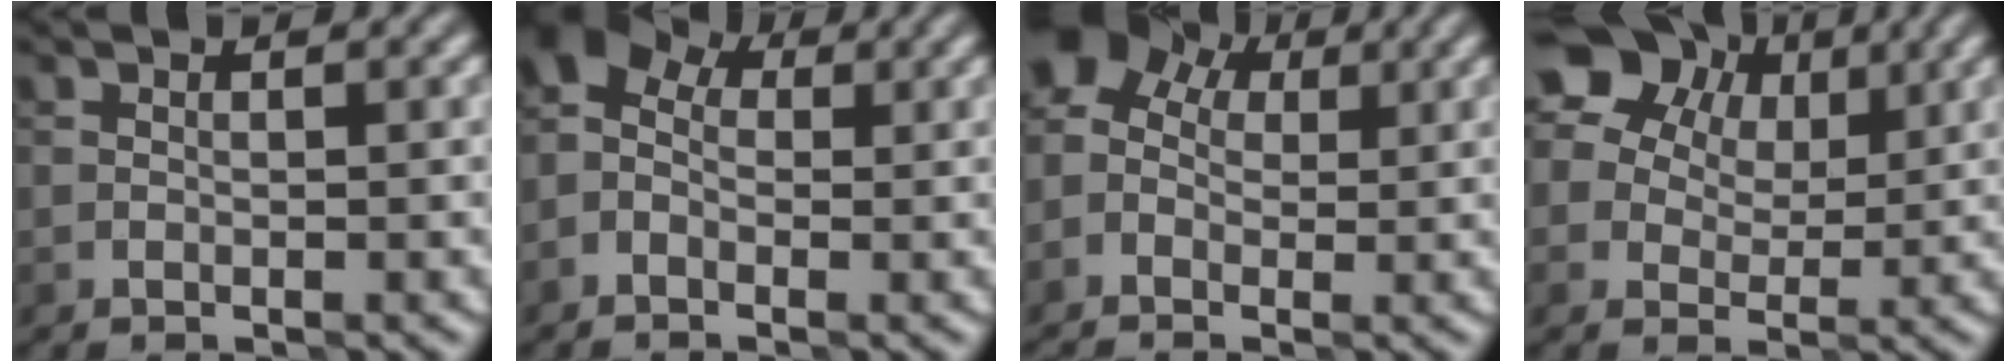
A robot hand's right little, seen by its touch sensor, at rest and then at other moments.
{"total": 4.6, "force": [0.2, 3.4, 3.0], "torque": [-0.055, 0.027, -0.010]}
{"total": 7.1, "force": [0.8, 5.4, 4.5], "torque": [-0.095, 0.033, -0.002]}
{"total": 9.9, "force": [4.9, 6.7, 5.4], "torque": [-0.079, 0.037, 0.069]}